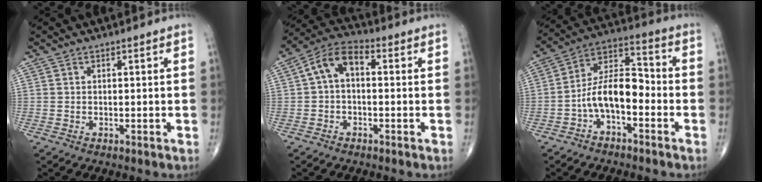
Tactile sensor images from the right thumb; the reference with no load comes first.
{"total": 7.6, "force": [0.6, 4.4, 6.1], "torque": [-0.107, 0.030, -0.003]}
{"total": 11.8, "force": [-3.4, 5.8, 9.7], "torque": [-0.166, 0.058, -0.072]}